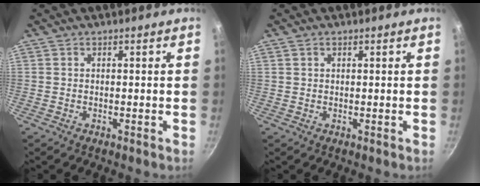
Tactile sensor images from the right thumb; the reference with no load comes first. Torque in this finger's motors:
{"motor_torque": [0.07, -0.39, -0.39, -0.02, 0.05]}